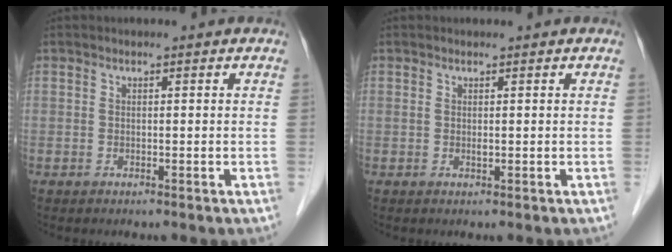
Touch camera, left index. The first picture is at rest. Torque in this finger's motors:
{"motor_torque": [0.20, 0.13, -0.01, -0.01]}